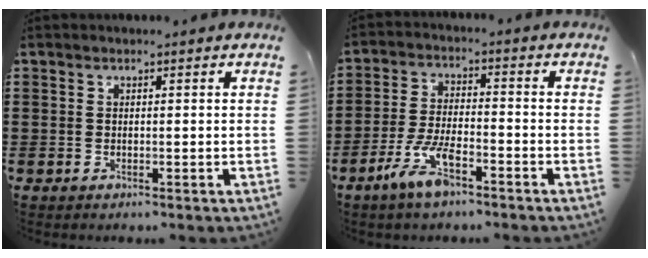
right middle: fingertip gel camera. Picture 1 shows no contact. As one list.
[{"total": 7.3, "force": [-4.4, 2.3, 5.3], "torque": [-0.118, -0.001, -0.083]}]